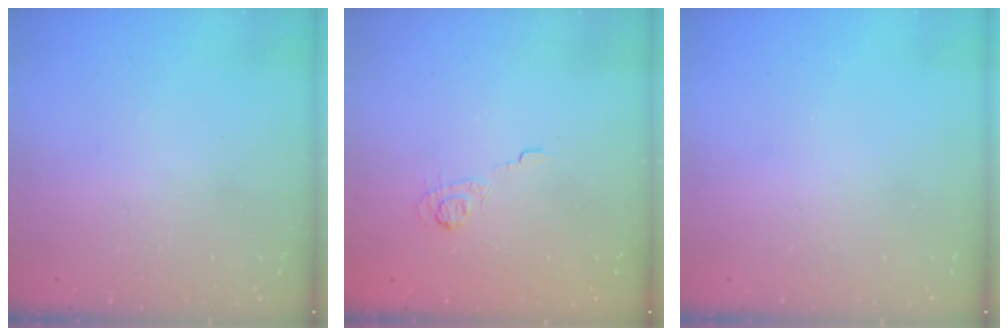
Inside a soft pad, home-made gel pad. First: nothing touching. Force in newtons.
{"total": 3.2, "press": 2.8, "slide": 1.6}
{"total": 0.0}